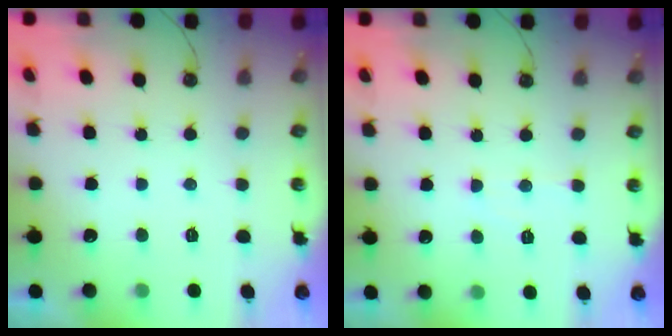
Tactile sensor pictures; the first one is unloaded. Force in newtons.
{"total": 5.5, "press": 5.5, "slide": 0.8}